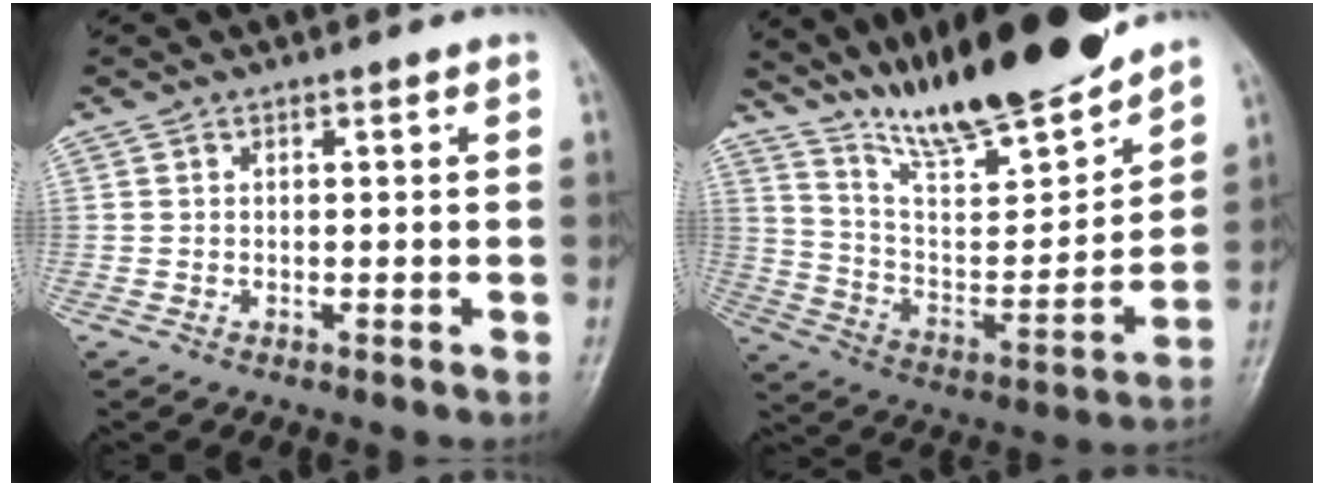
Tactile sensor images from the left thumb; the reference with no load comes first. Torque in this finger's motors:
{"motor_torque": [1.64, -1.24, 1.43, -1.34, 0.31]}